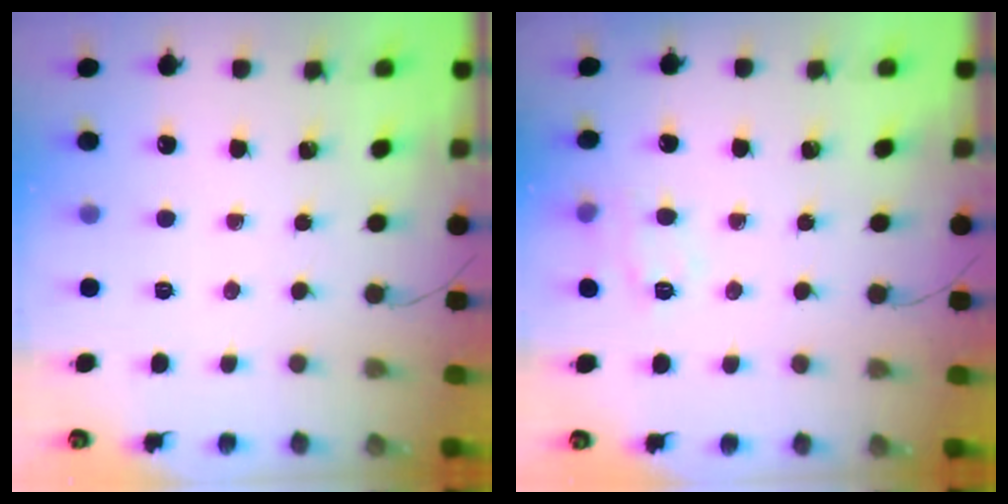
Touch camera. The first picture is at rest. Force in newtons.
{"total": 9.4, "press": 9.4, "slide": 1.1}